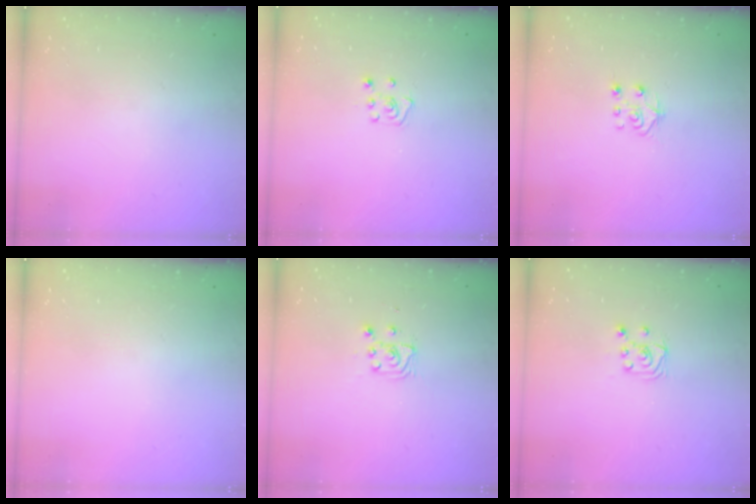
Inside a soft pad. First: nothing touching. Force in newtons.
{"total": 4.8, "press": 4.8, "slide": 0.4}
{"total": 6.9, "press": 6.9, "slide": 0.6}
{"total": 0.0}
{"total": 4.9, "press": 4.9, "slide": 0.5}
{"total": 4.5, "press": 4.5, "slide": 0.5}